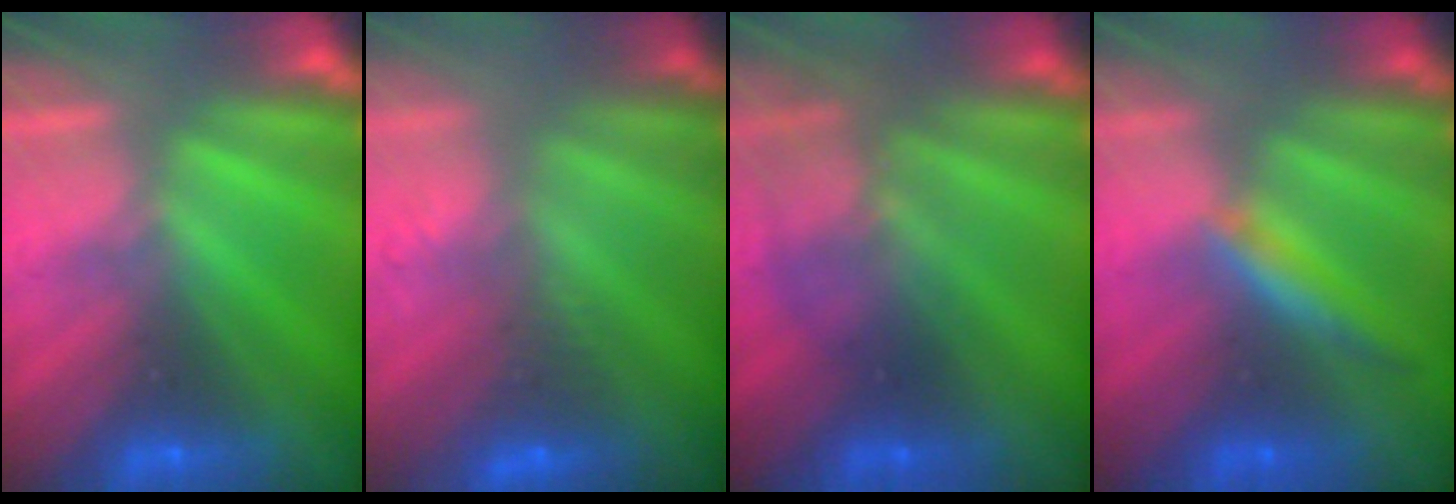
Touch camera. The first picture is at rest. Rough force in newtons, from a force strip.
{"total": 2.7}
{"total": 2.2}
{"total": 1.6}